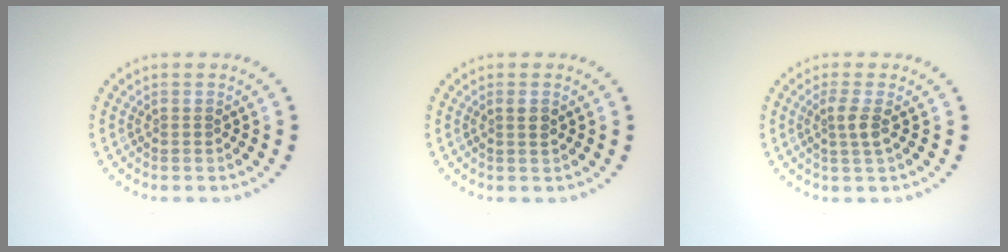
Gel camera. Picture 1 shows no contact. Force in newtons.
{"total": 0.9, "press": 0.8, "slide": 0.4}
{"total": 1.9, "press": 1.4, "slide": 1.2}